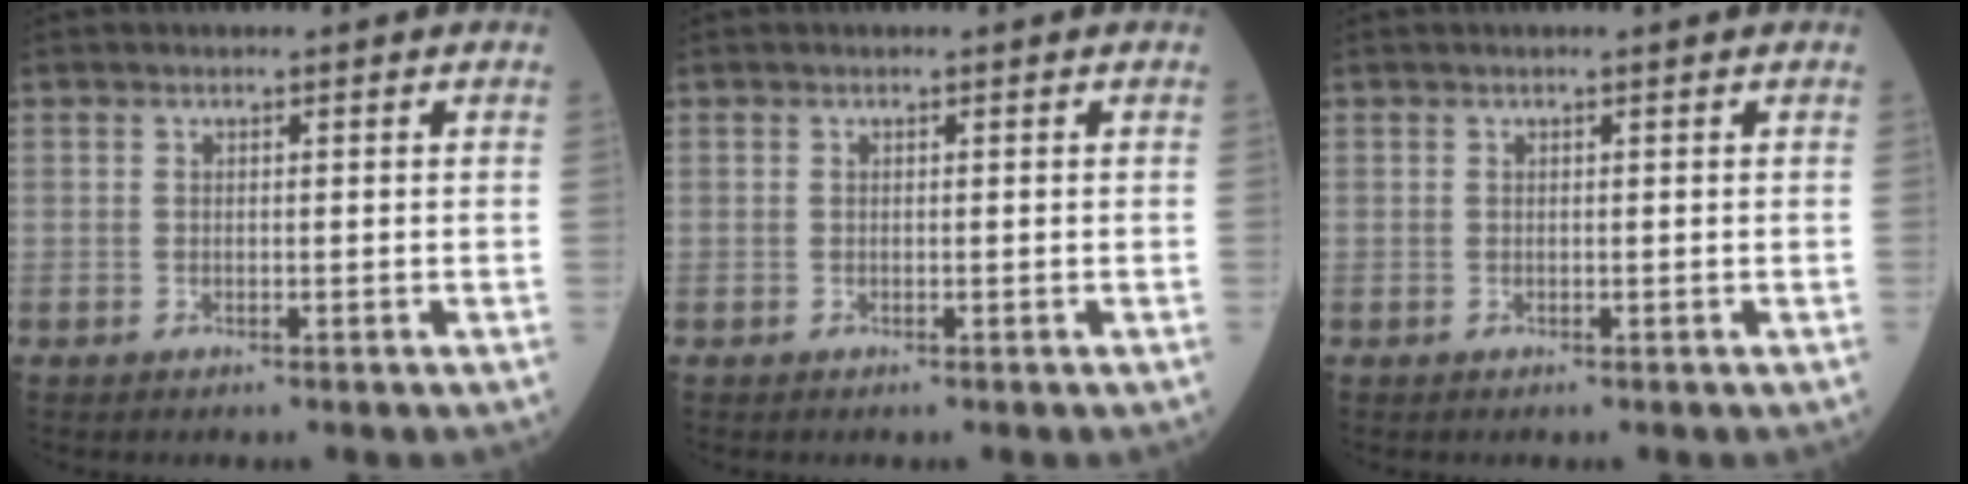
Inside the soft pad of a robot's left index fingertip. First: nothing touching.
{"total": 0.0}
{"total": 0.8, "force": [0.6, -0.2, 0.4], "torque": [-0.010, 0.006, 0.014]}